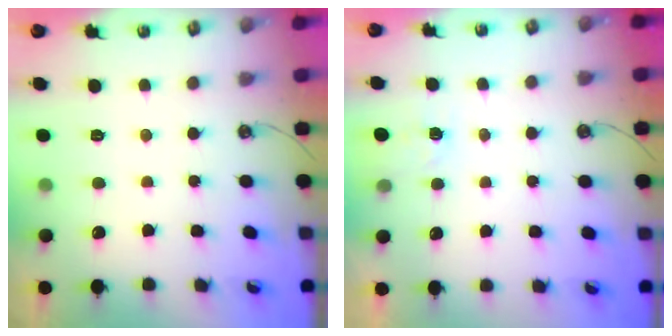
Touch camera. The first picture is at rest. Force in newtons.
{"total": 2.7, "press": 2.6, "slide": 0.4}